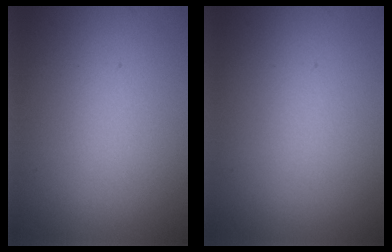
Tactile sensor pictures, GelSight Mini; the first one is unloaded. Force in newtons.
{"total": 0.0}